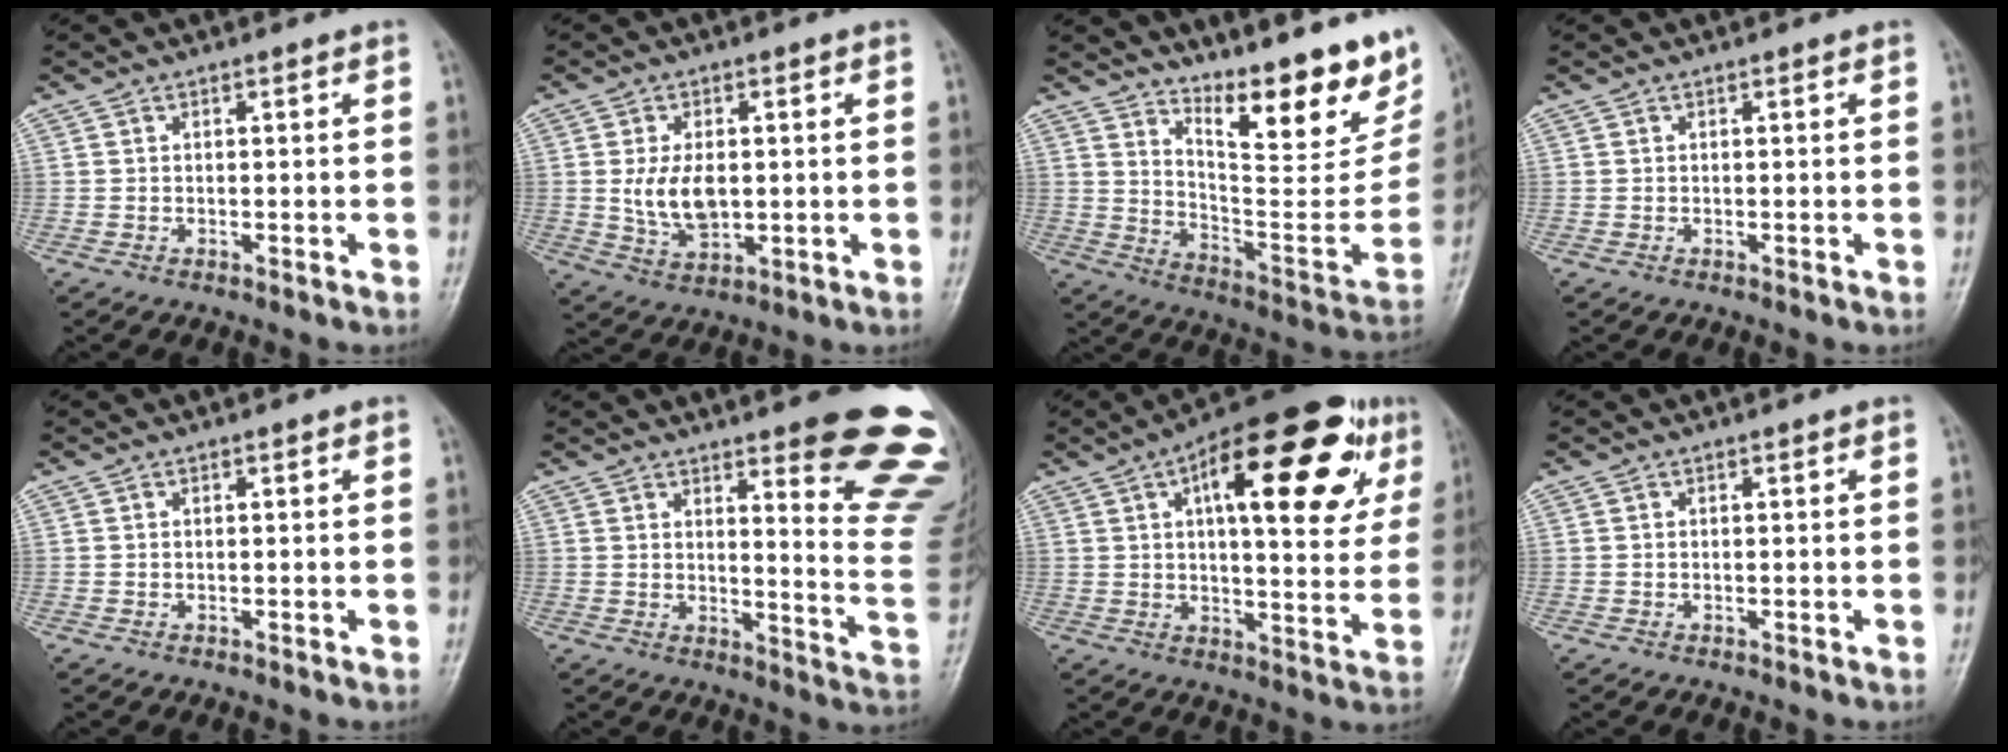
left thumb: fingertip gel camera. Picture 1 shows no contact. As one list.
[{"total": 7.8, "force": [0.4, 4.7, 6.2], "torque": [-0.109, -0.007, 0.015]}, {"total": 23.7, "force": [15.6, 7.4, 16.2], "torque": [-0.195, -0.103, 0.236]}, {"total": 0.0}, {"total": 0.0}, {"total": 17.7, "force": [11.9, 3.1, 12.7], "torque": [-0.121, -0.089, 0.145]}, {"total": 24.1, "force": [9.3, 9.5, 20.1], "torque": [-0.252, 0.004, 0.126]}, {"total": 0.0}]